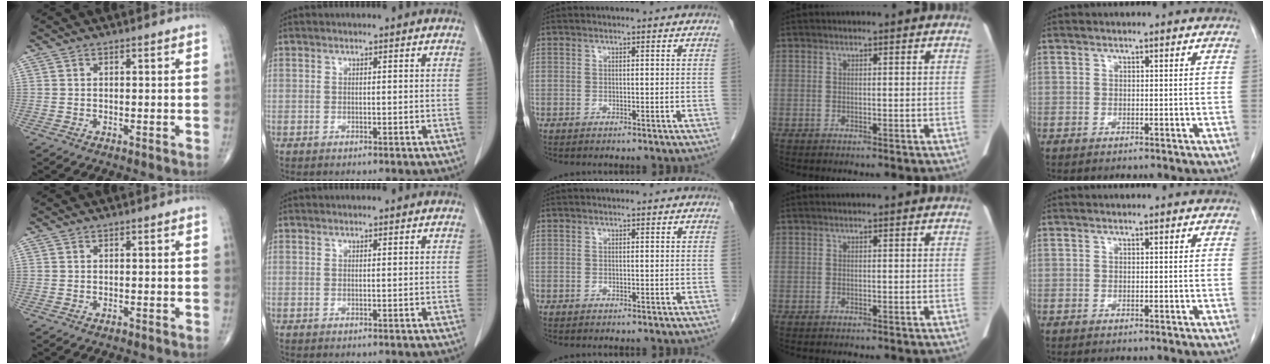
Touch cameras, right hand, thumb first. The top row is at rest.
{}